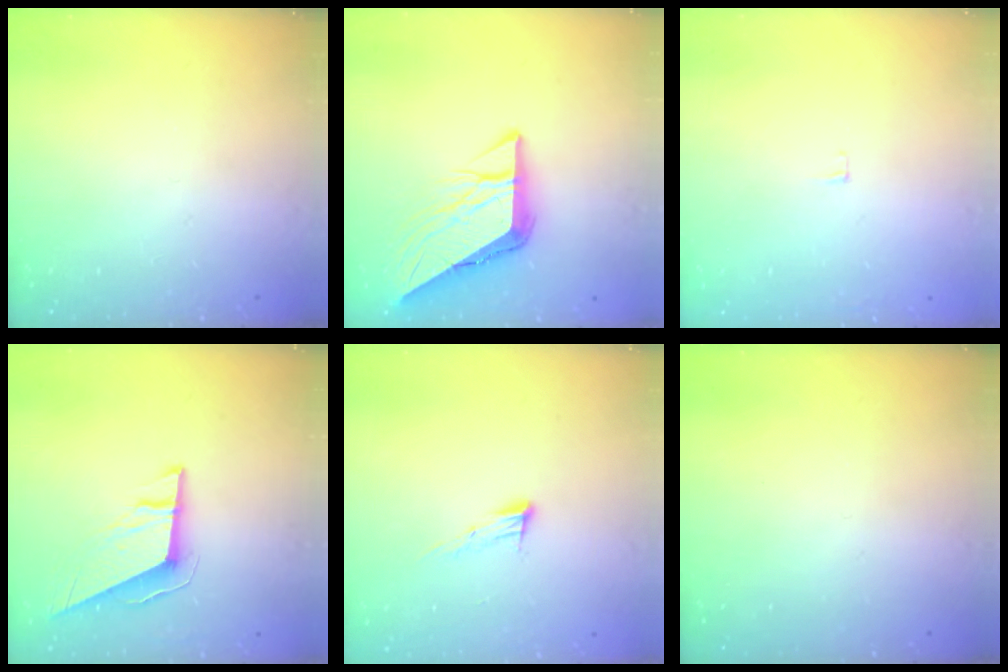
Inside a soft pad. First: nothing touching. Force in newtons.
{"total": 9.0, "press": 8.9, "slide": 1.0}
{"total": 3.9, "press": 3.8, "slide": 0.4}
{"total": 9.9, "press": 9.7, "slide": 2.0}
{"total": 8.5, "press": 8.4, "slide": 1.5}
{"total": 0.0}